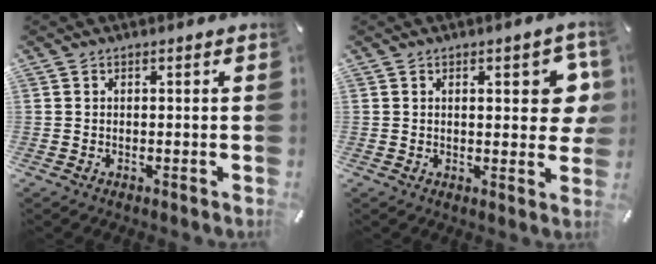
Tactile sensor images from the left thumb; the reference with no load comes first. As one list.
[{"total": 7.9, "force": [2.0, 3.4, 6.8], "torque": [-0.080, -0.008, 0.026]}]